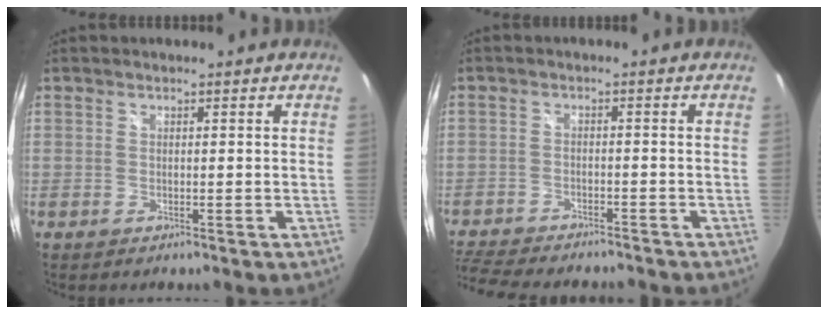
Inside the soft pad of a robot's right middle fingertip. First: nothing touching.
{"total": 11.6, "force": [-10.3, 2.7, 4.8], "torque": [-0.123, -0.020, -0.170]}